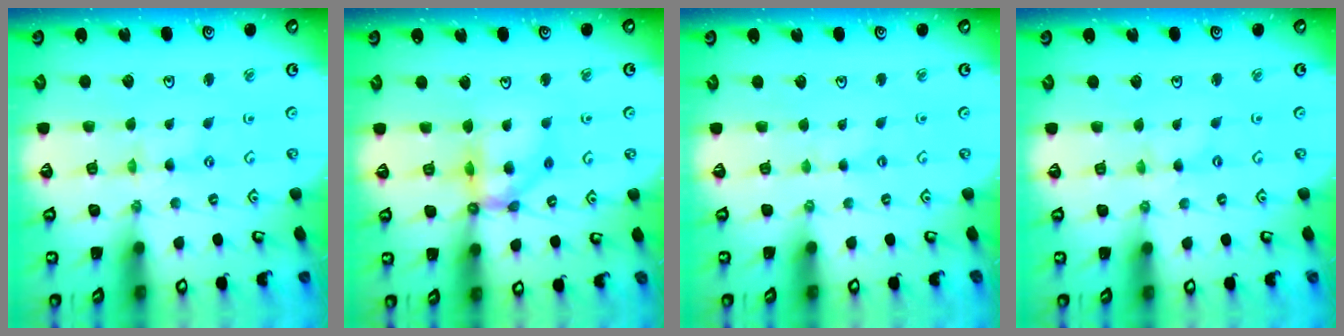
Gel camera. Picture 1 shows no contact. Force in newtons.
{"total": 12.4, "press": 12.3, "slide": 1.2}
{"total": 0.0}
{"total": 0.0}